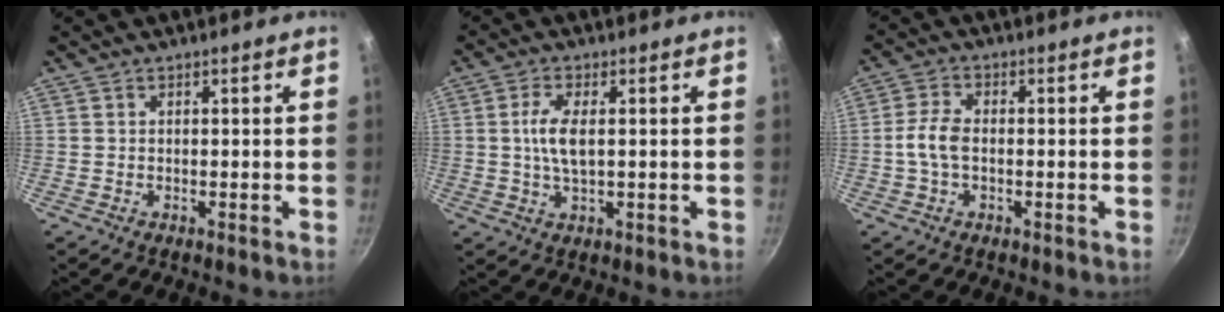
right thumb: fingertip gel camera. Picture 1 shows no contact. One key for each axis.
{"total": 5.8, "fx": 0.5, "fy": 2.2, "fz": 5.3, "tx": -0.115, "ty": 0.002, "tz": 0.009}
{"total": 5.2, "fx": -0.6, "fy": 3.0, "fz": 4.2, "tx": -0.087, "ty": 0.018, "tz": -0.018}